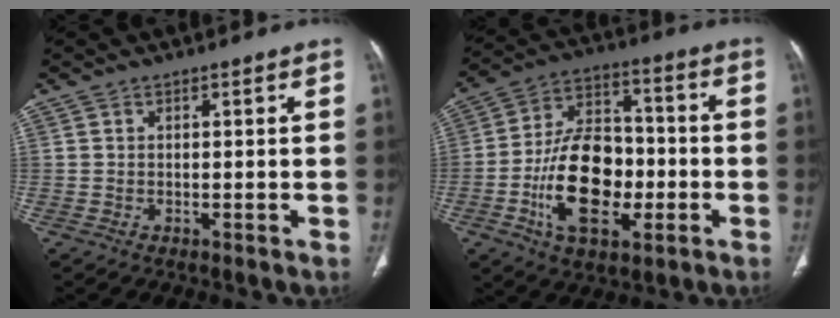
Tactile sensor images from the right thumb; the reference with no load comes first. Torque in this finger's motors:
{"motor_torque": [1.74, 2.51, 1.42, -1.35, 0.21]}